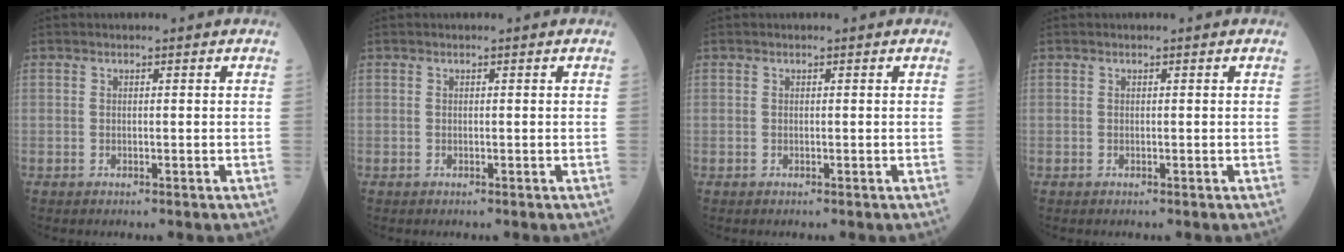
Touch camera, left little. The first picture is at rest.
{"total": 0.0}
{"total": 0.0}
{"total": 0.0}